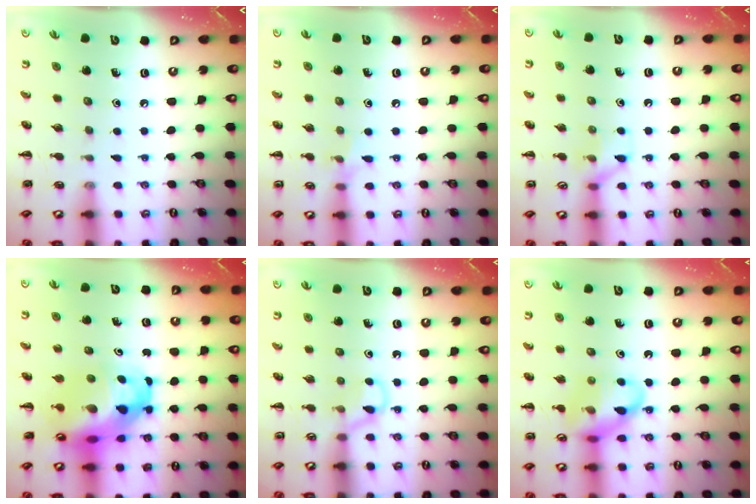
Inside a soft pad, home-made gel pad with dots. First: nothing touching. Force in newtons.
{"total": 5.2, "press": 4.9, "slide": 1.6}
{"total": 6.9, "press": 6.8, "slide": 0.9}
{"total": 14.4, "press": 13.8, "slide": 3.9}
{"total": 4.7, "press": 4.5, "slide": 1.2}
{"total": 13.4, "press": 13.2, "slide": 2.3}